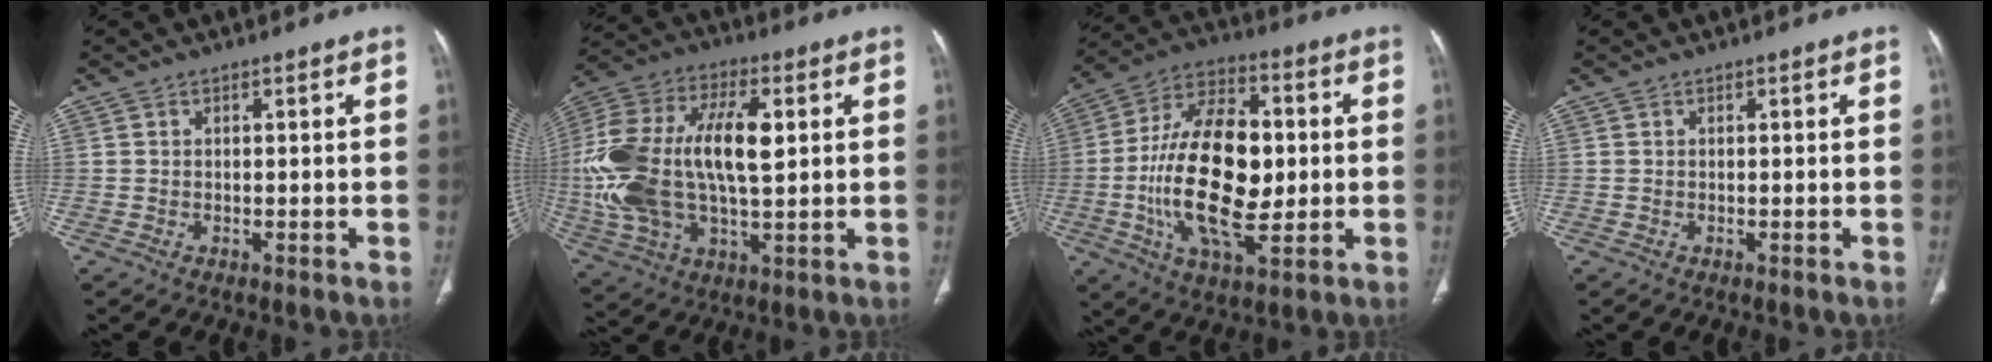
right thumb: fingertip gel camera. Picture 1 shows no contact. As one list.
[{"total": 23.5, "force": [2.1, 11.9, 20.2], "torque": [-0.427, 0.012, 0.035]}, {"total": 22.0, "force": [-1.0, 11.2, 18.9], "torque": [-0.327, 0.010, -0.015]}, {"total": 0.0}]